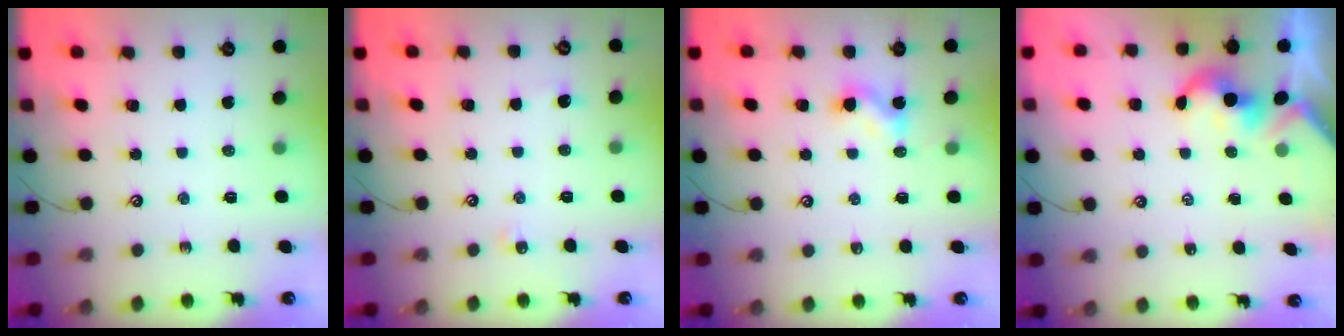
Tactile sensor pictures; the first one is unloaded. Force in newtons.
{"total": 3.0, "press": 3.0, "slide": 0.5}
{"total": 3.0, "press": 2.9, "slide": 0.4}
{"total": 2.1, "press": 2.1, "slide": 0.2}